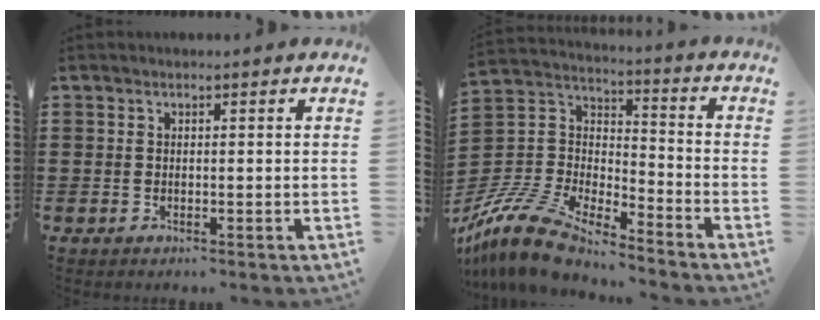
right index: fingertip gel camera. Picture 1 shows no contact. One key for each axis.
{"total": 11.4, "fx": -10.4, "fy": 2.5, "fz": 3.9, "tx": -0.108, "ty": 0.010, "tz": -0.216}